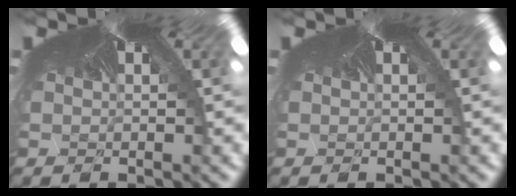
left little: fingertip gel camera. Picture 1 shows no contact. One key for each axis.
{"total": 0.0}